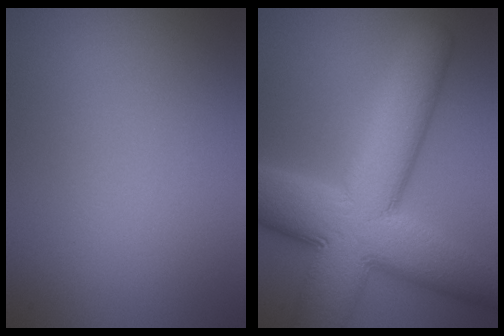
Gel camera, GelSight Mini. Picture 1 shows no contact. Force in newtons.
{"total": 13.8, "press": 13.8, "slide": 0.6}